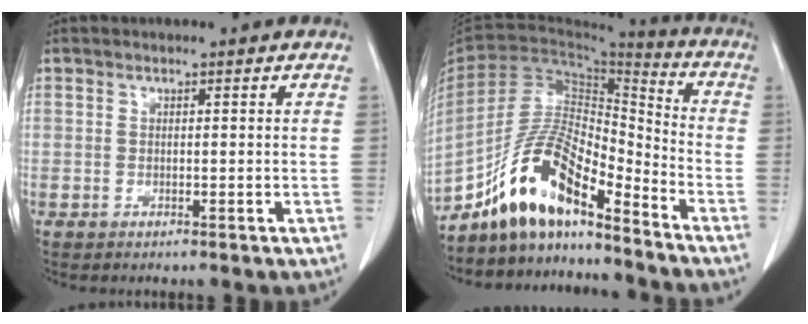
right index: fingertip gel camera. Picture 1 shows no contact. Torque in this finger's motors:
{"motor_torque": [1.10, -1.04, 0.98, 0.21]}